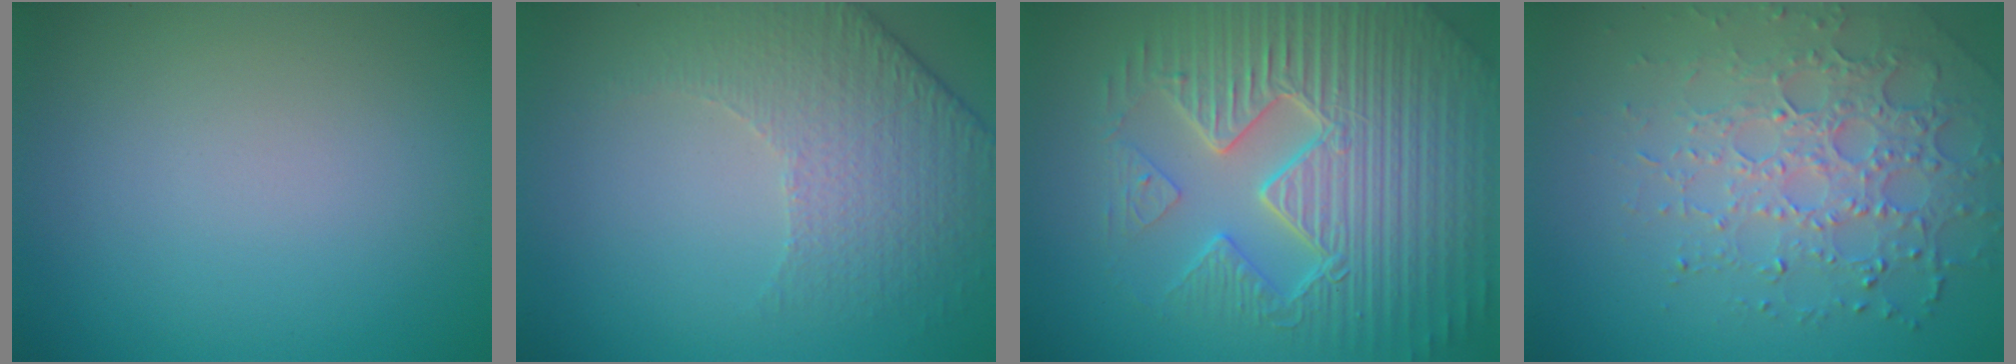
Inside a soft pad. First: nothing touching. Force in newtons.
{"total": 4.7, "press": 3.4, "slide": 3.2}
{"total": 9.5, "press": 6.8, "slide": 6.7}
{"total": 5.2, "press": 4.3, "slide": 2.8}